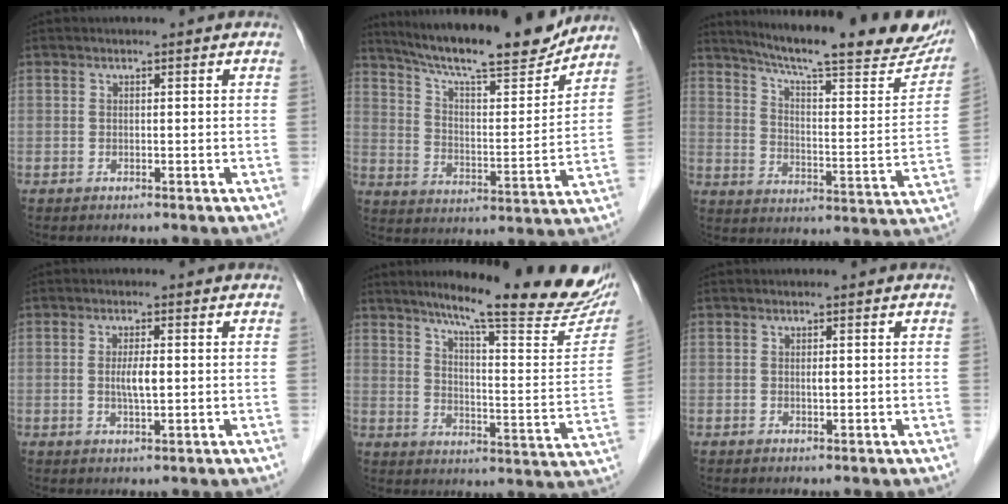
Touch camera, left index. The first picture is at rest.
{"total": 19.7, "force": [17.5, 2.0, 8.9], "torque": [-0.151, -0.005, 0.265]}
{"total": 27.0, "force": [22.8, 3.2, 14.0], "torque": [-0.212, -0.044, 0.297]}
{"total": 3.0, "force": [0.1, 0.5, 2.9], "torque": [-0.057, -0.002, 0.003]}
{"total": 24.4, "force": [19.9, 2.0, 14.1], "torque": [-0.195, -0.050, 0.256]}
{"total": 0.6, "force": [0.1, 0.1, 0.5], "torque": [-0.012, -0.001, 0.001]}